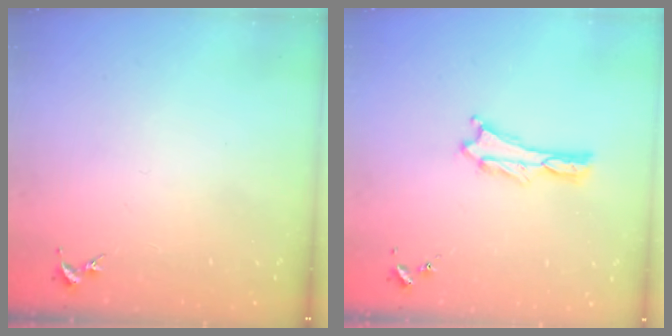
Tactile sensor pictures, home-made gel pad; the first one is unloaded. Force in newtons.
{"total": 0.5, "press": 0.5, "slide": 0.2}